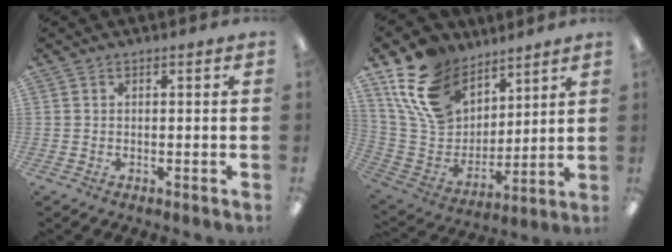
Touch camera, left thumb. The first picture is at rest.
{"total": 18.8, "force": [12.0, 12.0, 8.2], "torque": [-0.184, -0.056, 0.230]}